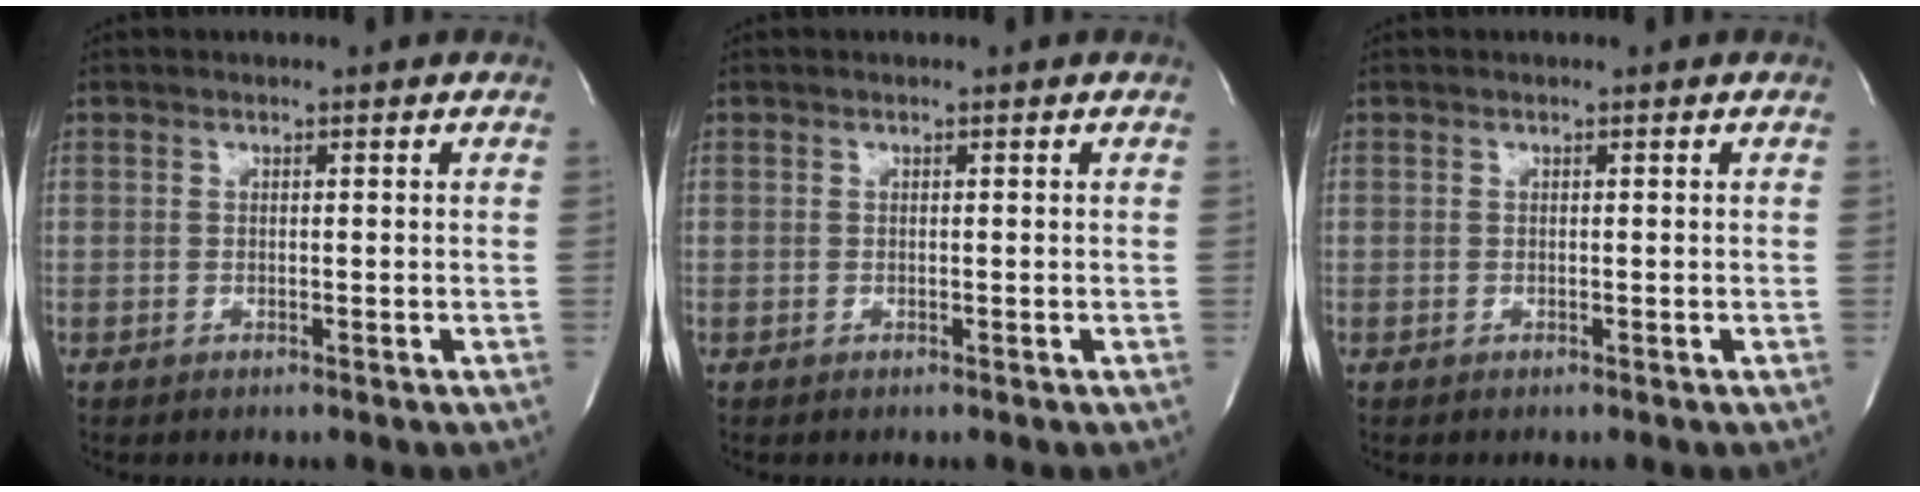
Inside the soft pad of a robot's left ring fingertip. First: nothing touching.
{"total": 0.0}
{"total": 0.0}